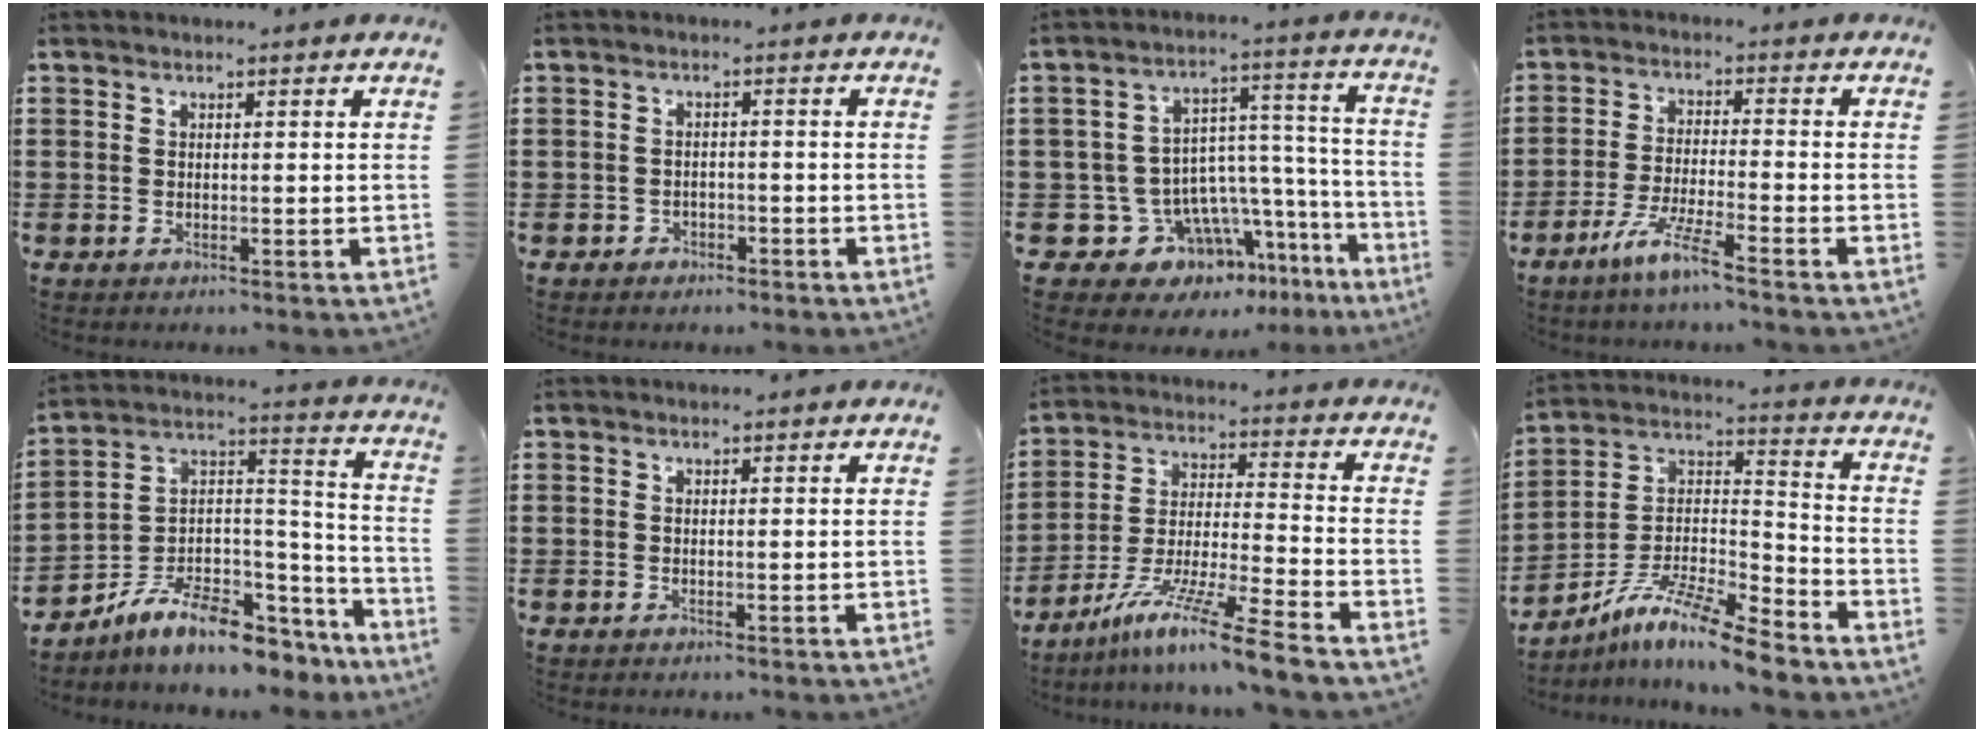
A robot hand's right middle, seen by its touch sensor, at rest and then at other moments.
{"total": 1.5, "force": [-1.3, 0.8, 0.0], "torque": [-0.006, 0.003, -0.031]}
{"total": 8.9, "force": [-5.9, 6.3, 2.3], "torque": [-0.076, -0.016, -0.103]}
{"total": 6.0, "force": [-4.6, 0.0, 3.9], "torque": [-0.090, -0.013, -0.089]}
{"total": 8.8, "force": [-7.5, 2.6, 3.9], "torque": [-0.080, 0.012, -0.148]}
{"total": 0.0}
{"total": 11.3, "force": [-9.1, -0.5, 6.8], "torque": [-0.131, 0.001, -0.184]}
{"total": 10.9, "force": [-9.3, 0.8, 5.6], "torque": [-0.109, 0.013, -0.187]}